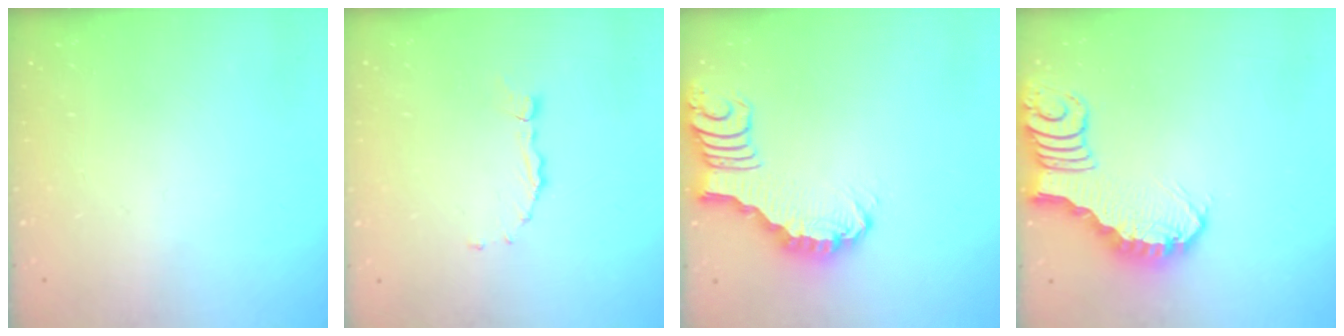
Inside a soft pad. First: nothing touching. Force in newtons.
{"total": 1.9, "press": 1.9, "slide": 0.2}
{"total": 2.8, "press": 2.8, "slide": 0.4}
{"total": 2.8, "press": 2.8, "slide": 0.4}